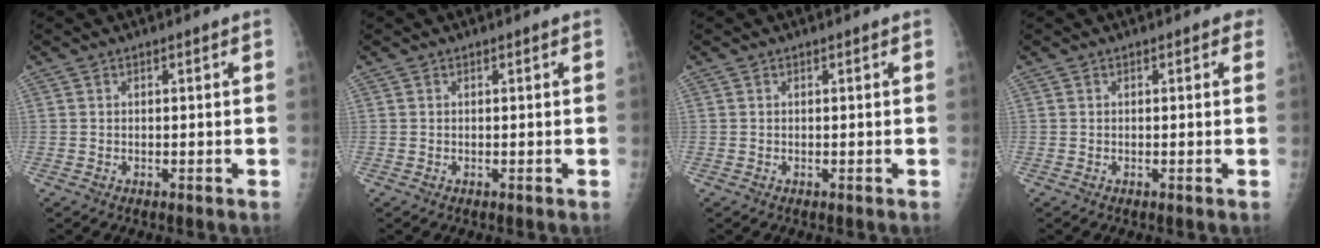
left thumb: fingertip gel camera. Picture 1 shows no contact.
{"total": 0.0}
{"total": 0.0}
{"total": 0.7, "force": [0.3, 0.5, 0.4], "torque": [0.006, 0.001, -0.003]}